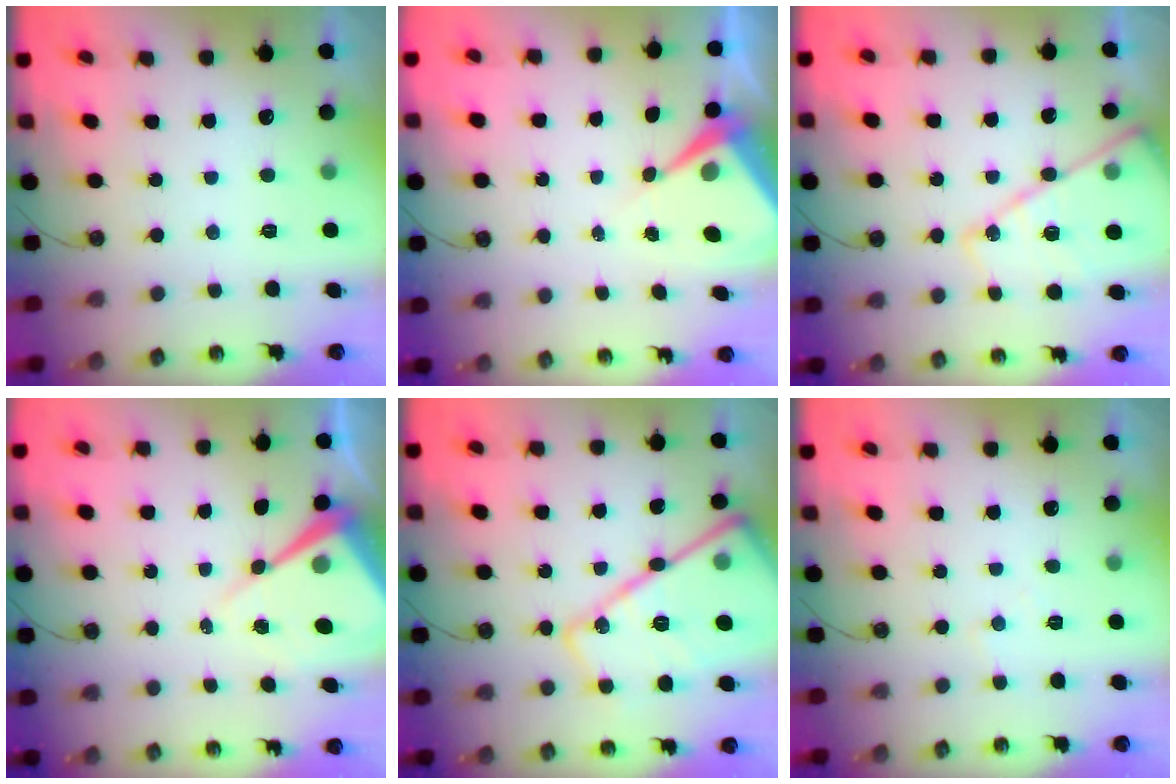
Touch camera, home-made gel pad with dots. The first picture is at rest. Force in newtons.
{"total": 7.1, "press": 7.1, "slide": 0.8}
{"total": 17.3, "press": 17.3, "slide": 1.2}
{"total": 10.3, "press": 10.2, "slide": 1.1}
{"total": 25.1, "press": 25.0, "slide": 2.5}
{"total": 4.0, "press": 3.9, "slide": 0.6}